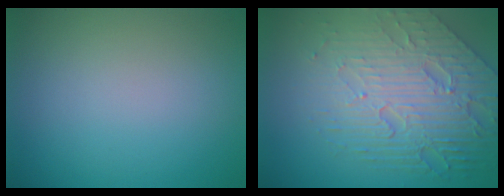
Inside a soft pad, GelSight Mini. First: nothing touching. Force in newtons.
{"total": 8.4, "press": 5.6, "slide": 6.2}